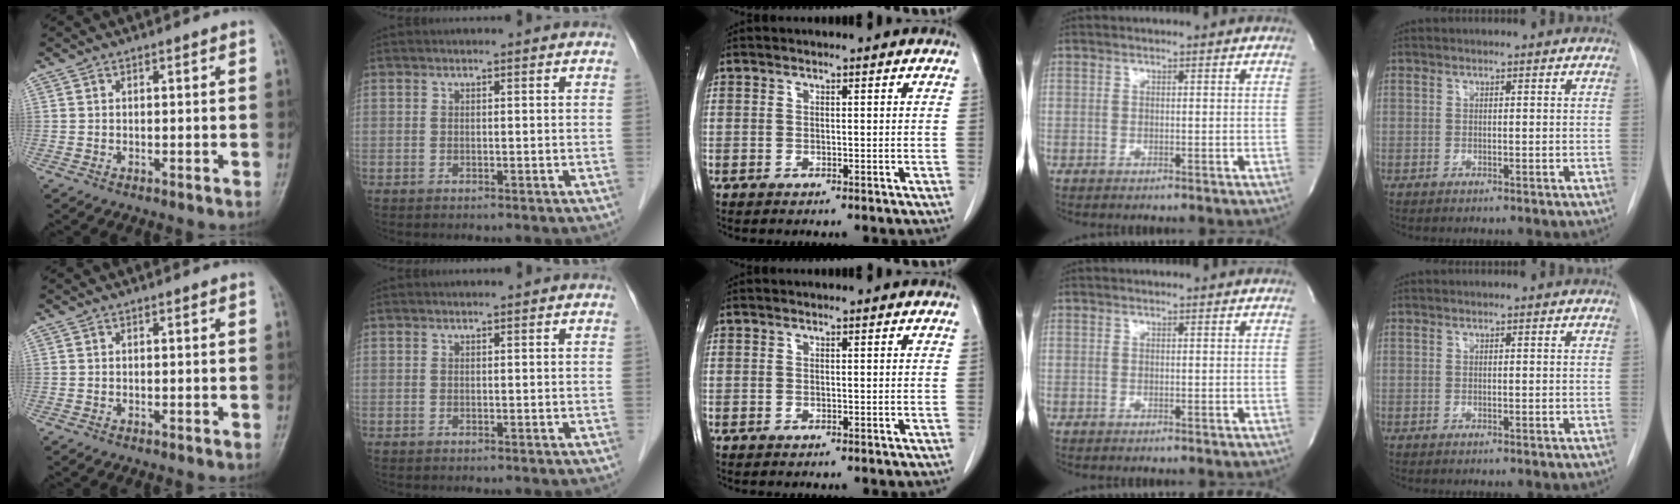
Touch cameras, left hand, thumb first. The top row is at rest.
{}